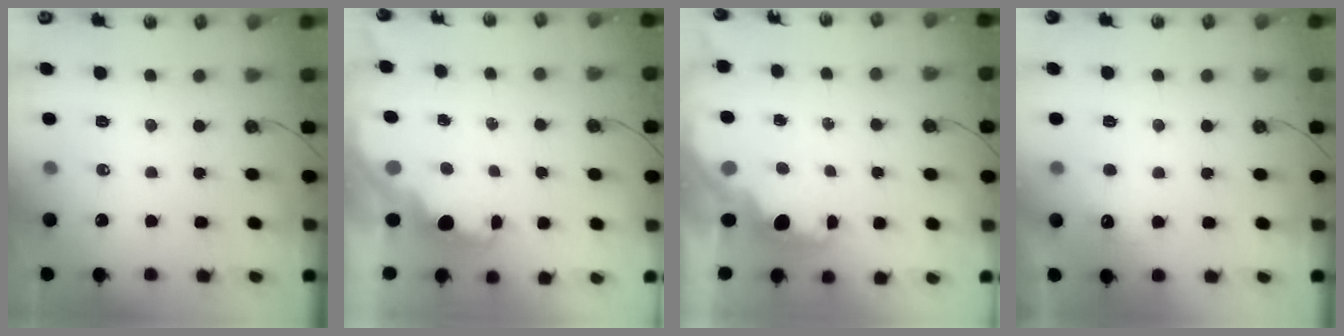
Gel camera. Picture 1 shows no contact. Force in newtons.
{"total": 2.1, "press": 2.0, "slide": 0.8}
{"total": 2.2, "press": 2.0, "slide": 0.8}
{"total": 5.0, "press": 4.8, "slide": 1.1}